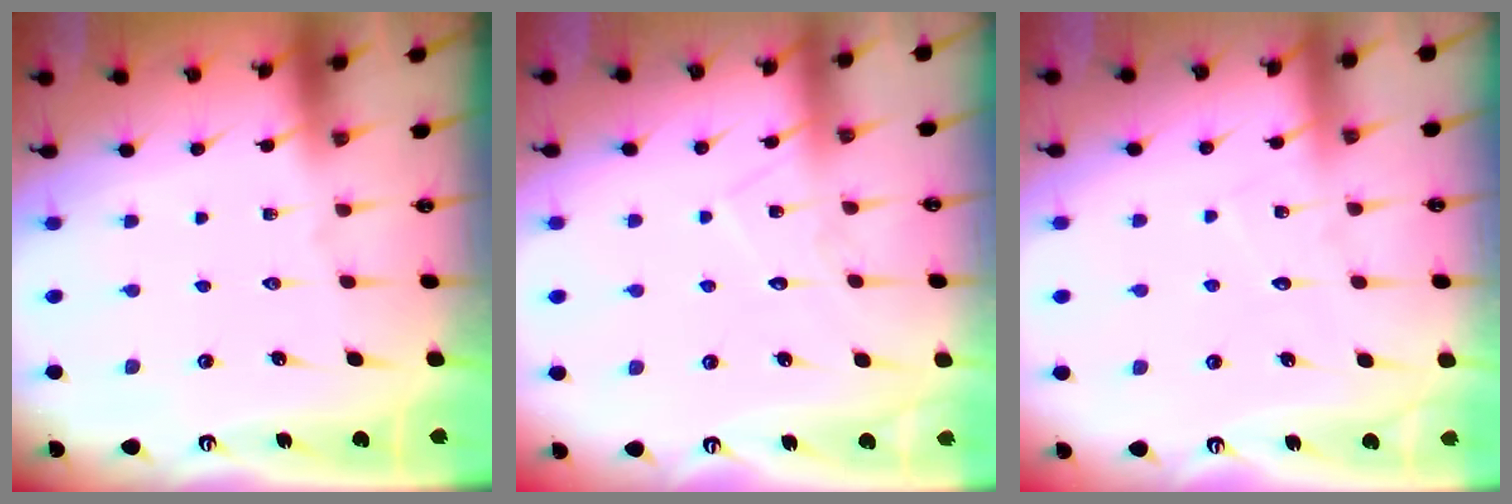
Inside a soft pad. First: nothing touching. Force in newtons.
{"total": 6.7, "press": 6.7, "slide": 0.5}
{"total": 4.5, "press": 4.5, "slide": 0.4}